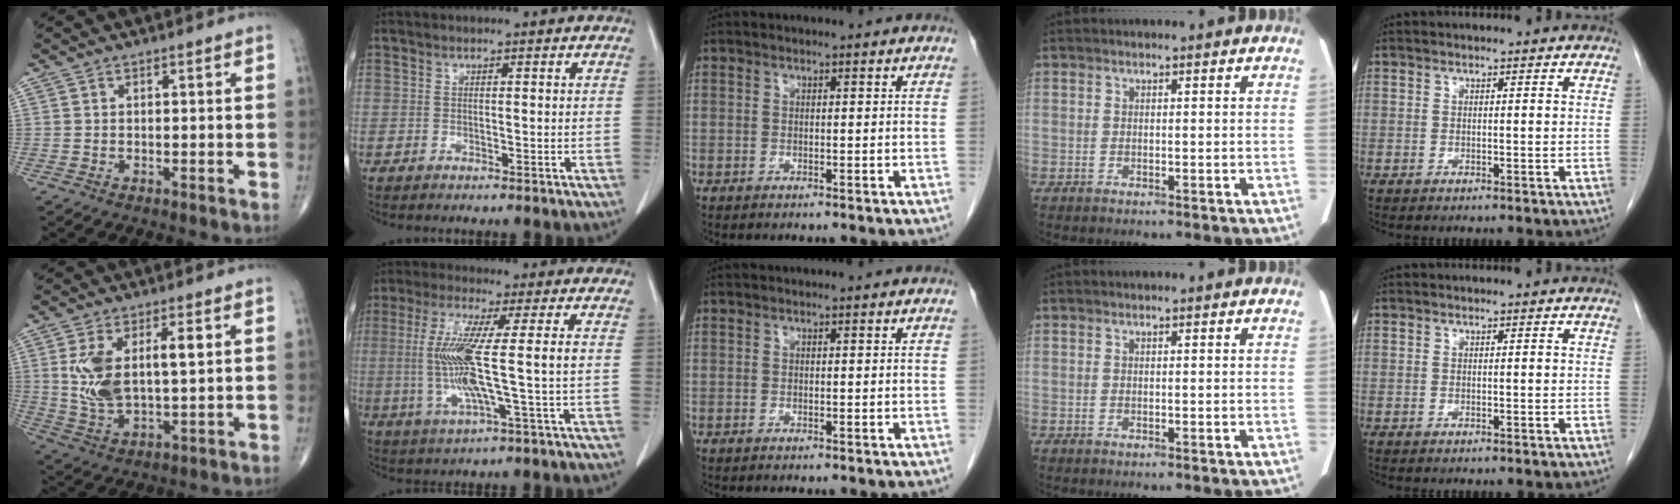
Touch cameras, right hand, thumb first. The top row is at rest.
{"thumb": {"total": 11.8, "force": [2.5, 5.4, 10.2], "torque": [-0.193, -0.011, 0.055]}, "index": {"total": 10.7, "force": [-0.3, -0.4, 10.7], "torque": [-0.230, -0.008, -0.009]}}